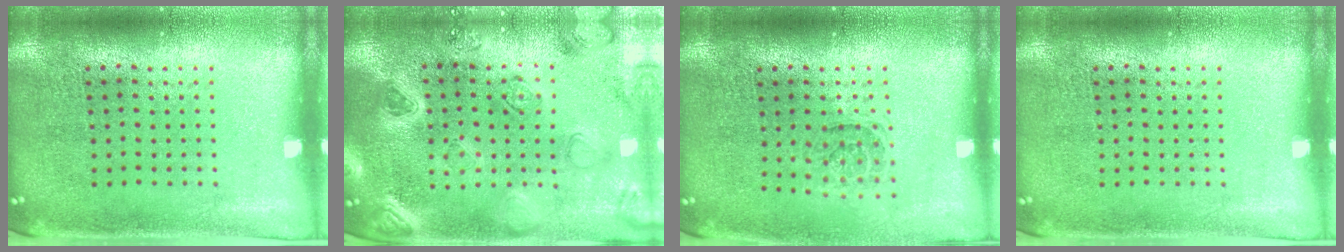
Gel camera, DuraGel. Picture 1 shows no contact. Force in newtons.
{"total": 2.2, "press": 2.2, "slide": 0.3}
{"total": 1.1, "press": 1.0, "slide": 0.5}
{"total": 0.0}